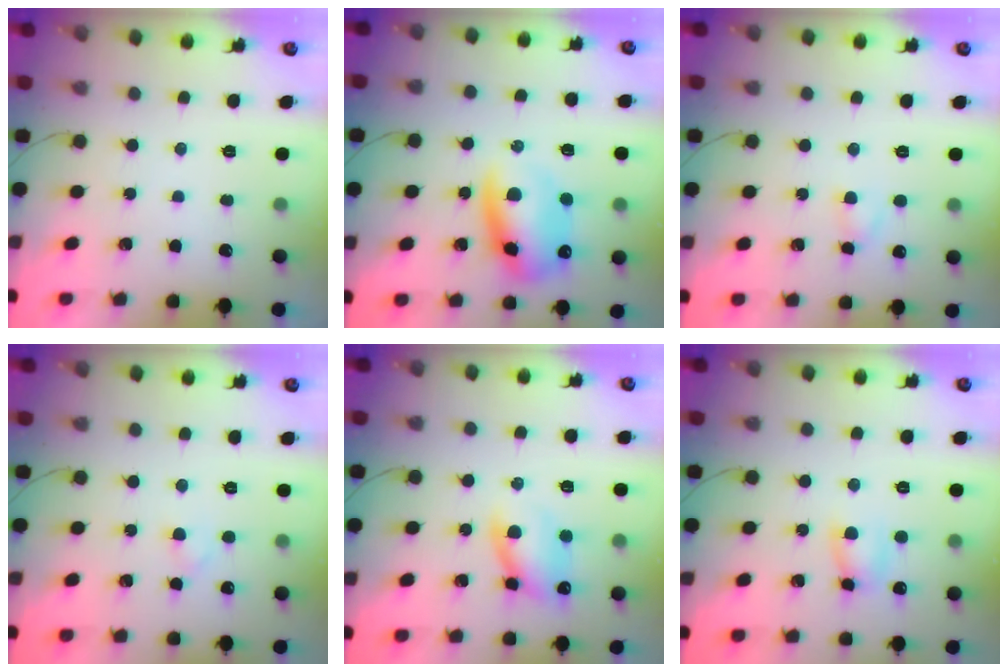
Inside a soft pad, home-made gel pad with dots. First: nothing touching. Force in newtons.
{"total": 12.6, "press": 12.1, "slide": 3.2}
{"total": 2.7, "press": 2.5, "slide": 1.2}
{"total": 1.7, "press": 1.5, "slide": 0.9}
{"total": 11.0, "press": 10.9, "slide": 1.5}
{"total": 5.2, "press": 5.2, "slide": 0.6}